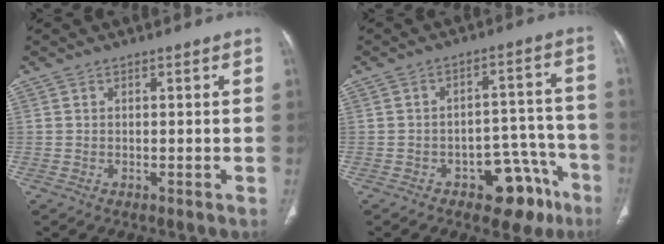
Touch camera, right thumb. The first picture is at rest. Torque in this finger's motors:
{"motor_torque": [2.64, 2.37, 0.84, -1.00, 0.01]}